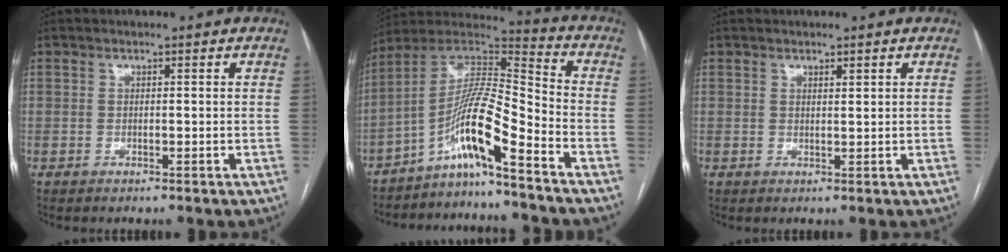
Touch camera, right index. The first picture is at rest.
{"total": 11.7, "force": [-7.5, -0.1, 9.0], "torque": [-0.172, 0.018, -0.141]}
{"total": 0.8, "force": [0.5, 0.1, 0.5], "torque": [-0.010, -0.003, 0.008]}